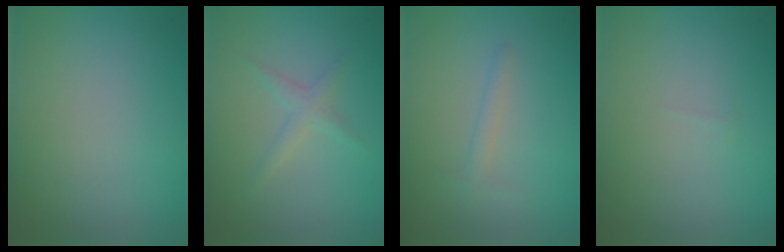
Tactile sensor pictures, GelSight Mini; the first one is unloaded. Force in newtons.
{"total": 1.3, "press": 1.3, "slide": 0.0}
{"total": 1.0, "press": 1.0, "slide": 0.0}
{"total": 0.0}